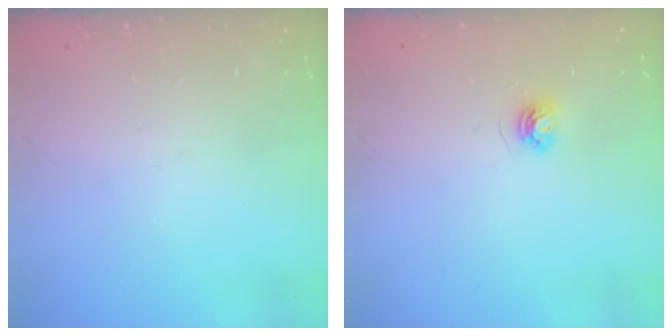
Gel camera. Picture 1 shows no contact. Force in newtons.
{"total": 3.9, "press": 3.9, "slide": 0.4}